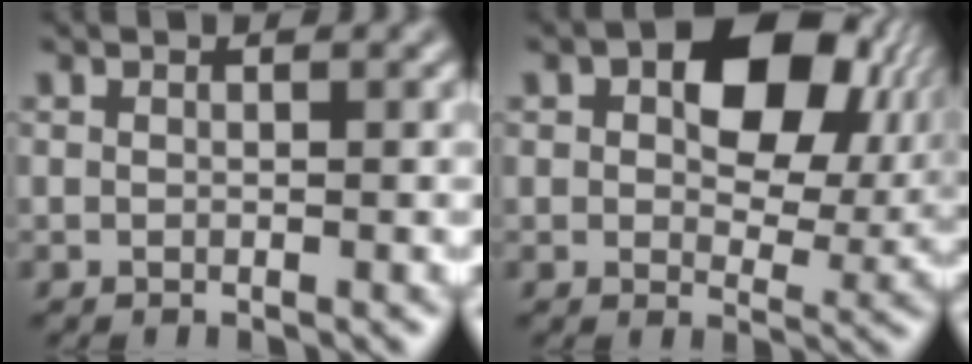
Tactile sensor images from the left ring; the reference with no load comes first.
{"total": 11.0, "force": [3.8, 6.6, 8.0], "torque": [-0.109, 0.006, 0.062]}